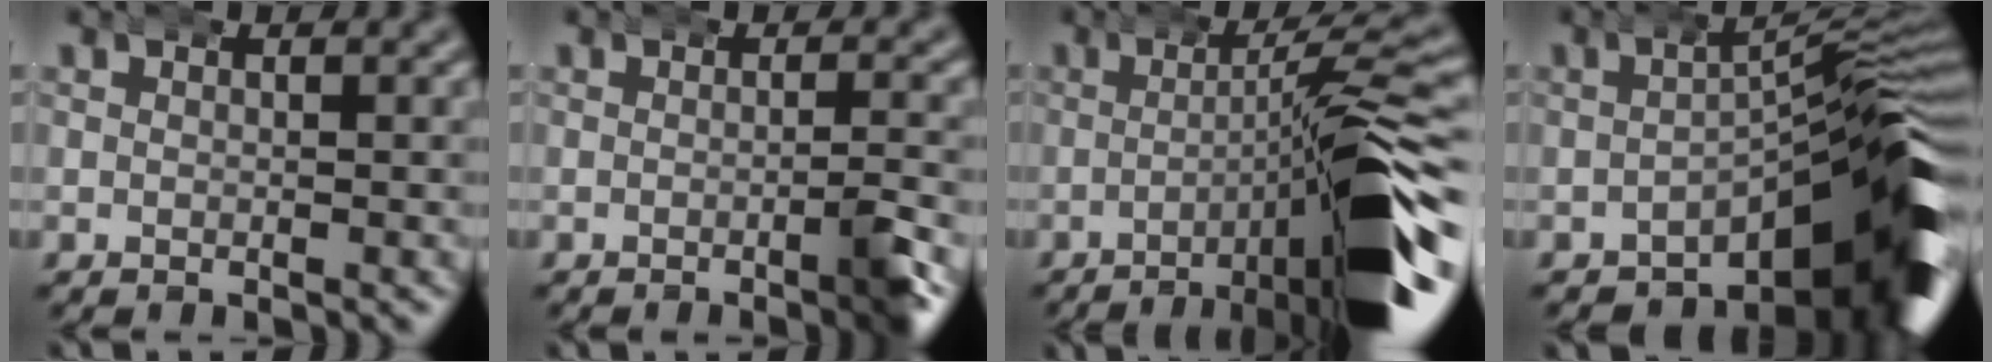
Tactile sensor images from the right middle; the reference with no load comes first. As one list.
[{"total": 2.7, "force": [-1.0, 0.5, 2.5], "torque": [-0.029, 0.005, -0.024]}, {"total": 11.2, "force": [-4.2, 1.3, 10.4], "torque": [-0.138, 0.012, -0.060]}, {"total": 14.8, "force": [-5.9, 5.9, 12.2], "torque": [-0.122, -0.005, -0.081]}]